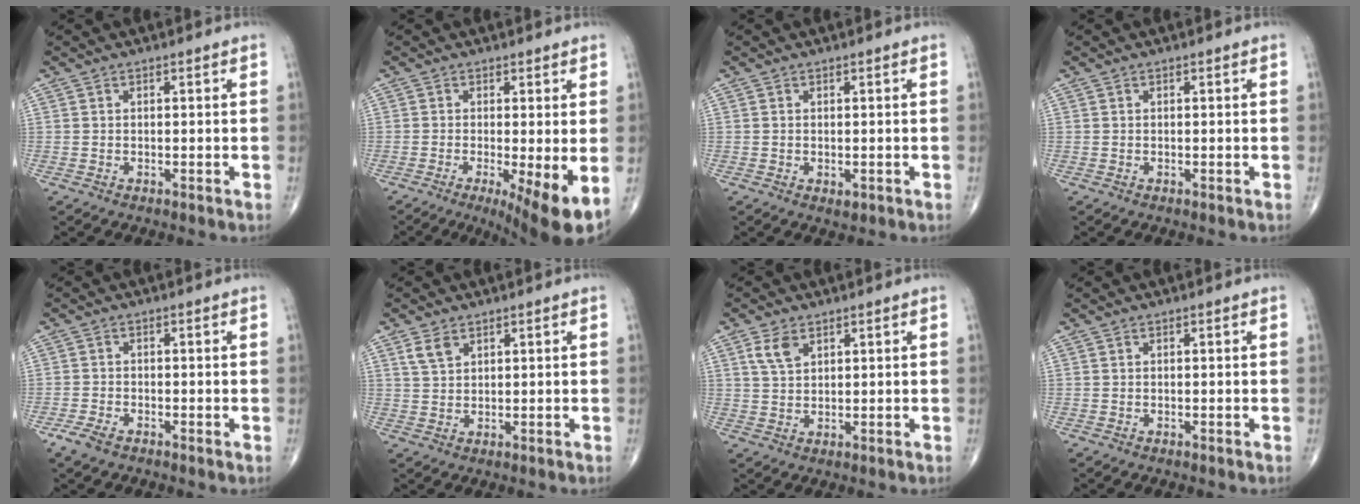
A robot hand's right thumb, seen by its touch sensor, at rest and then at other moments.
{"total": 9.5, "force": [-2.7, 1.9, 9.0], "torque": [-0.134, -0.022, -0.041]}
{"total": 1.3, "force": [-0.3, 0.8, 0.9], "torque": [-0.011, -0.003, -0.002]}
{"total": 0.0}
{"total": 3.0, "force": [-1.9, 1.3, 2.0], "torque": [-0.046, -0.001, -0.041]}
{"total": 3.3, "force": [2.0, 2.0, 1.8], "torque": [-0.031, -0.006, 0.046]}
{"total": 4.2, "force": [2.2, 2.4, 2.6], "torque": [-0.047, -0.005, 0.047]}
{"total": 0.0}